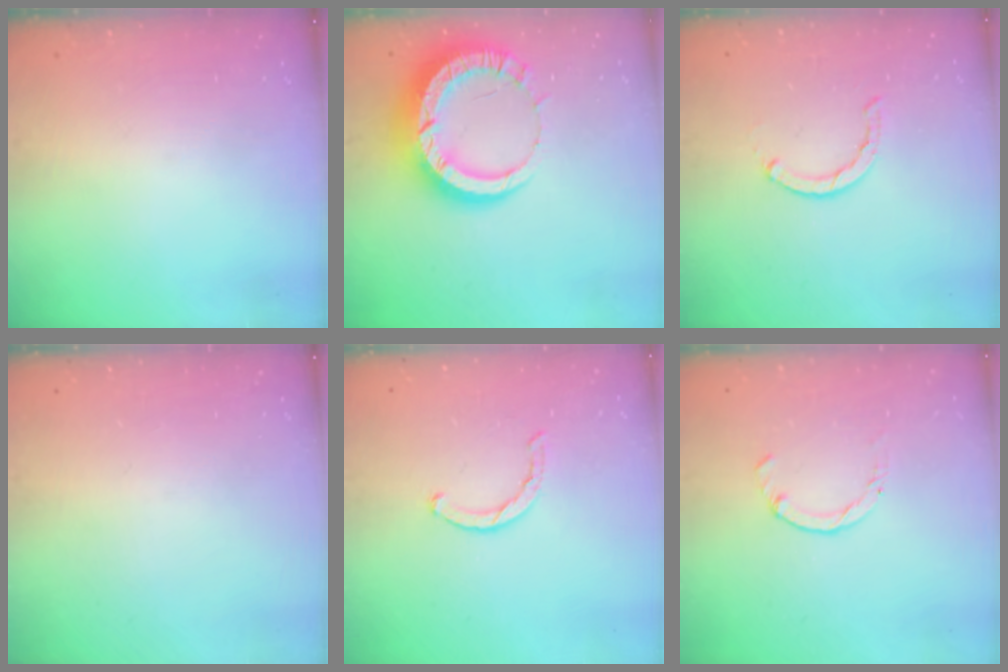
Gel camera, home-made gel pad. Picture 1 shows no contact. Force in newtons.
{"total": 13.2, "press": 13.1, "slide": 1.3}
{"total": 1.2, "press": 1.2, "slide": 0.2}
{"total": 0.0}
{"total": 1.9, "press": 1.9, "slide": 0.3}
{"total": 0.0}